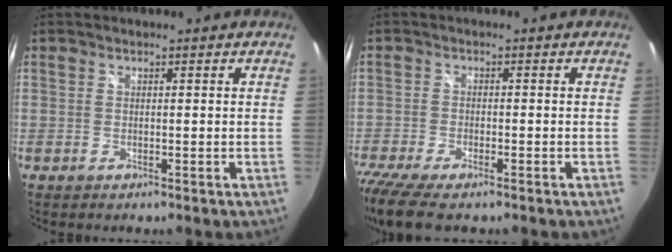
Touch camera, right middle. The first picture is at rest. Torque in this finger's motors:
{"motor_torque": [1.16, -0.97, 0.17, 0.15]}